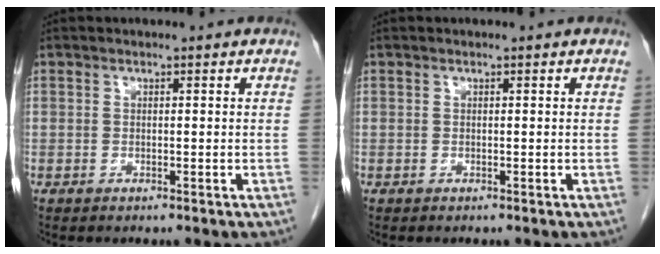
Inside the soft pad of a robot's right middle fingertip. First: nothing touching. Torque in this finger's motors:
{"motor_torque": [-0.25, 0.25, -0.01, 0.00]}